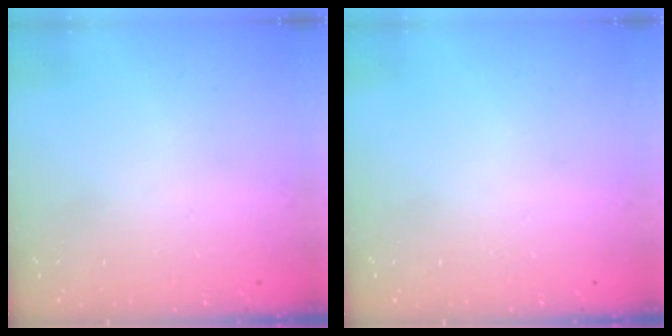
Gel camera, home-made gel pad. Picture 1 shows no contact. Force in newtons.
{"total": 0.0}